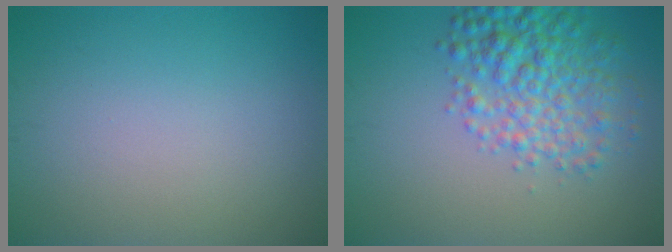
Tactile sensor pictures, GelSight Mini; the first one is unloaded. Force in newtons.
{"total": 5.5, "press": 5.5, "slide": 0.2}